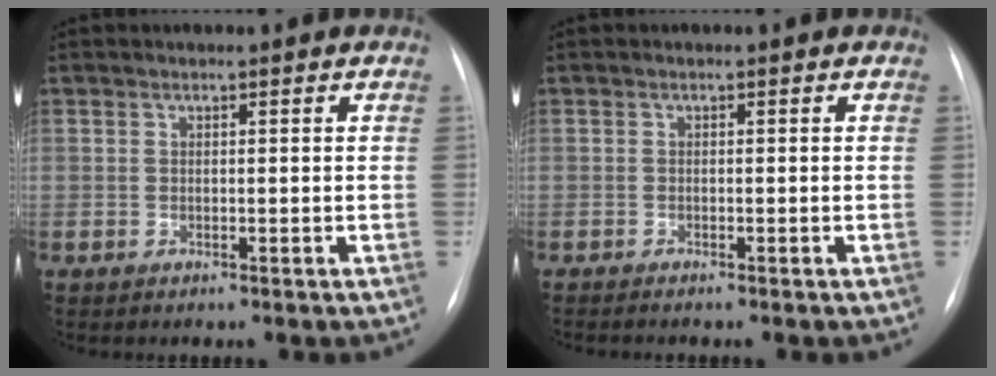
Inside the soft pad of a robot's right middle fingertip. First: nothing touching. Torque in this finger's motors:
{"motor_torque": [0.59, -0.76, 0.00, 0.01]}